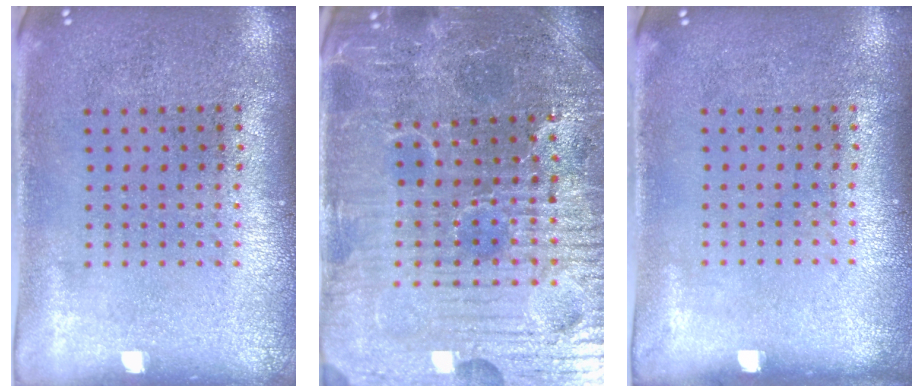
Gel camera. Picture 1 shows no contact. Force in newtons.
{"total": 5.5, "press": 5.2, "slide": 1.5}
{"total": 0.0}